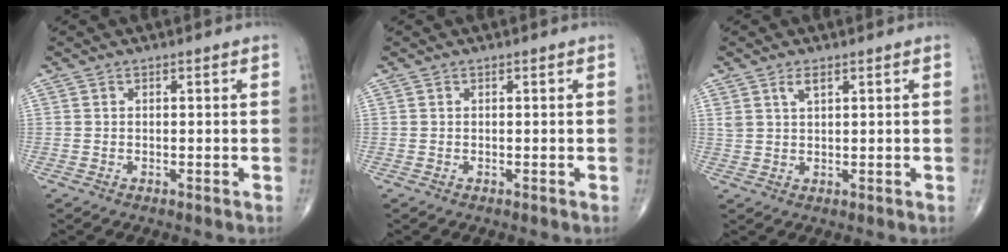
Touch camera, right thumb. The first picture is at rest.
{"total": 0.0}
{"total": 2.6, "force": [1.6, 1.1, 1.8], "torque": [-0.036, -0.003, 0.033]}